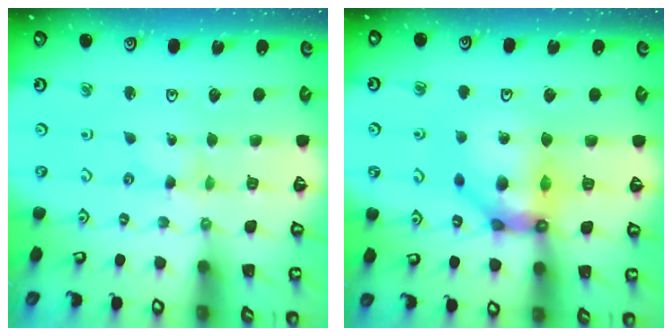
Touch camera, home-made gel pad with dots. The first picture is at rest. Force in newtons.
{"total": 14.4, "press": 14.2, "slide": 2.8}